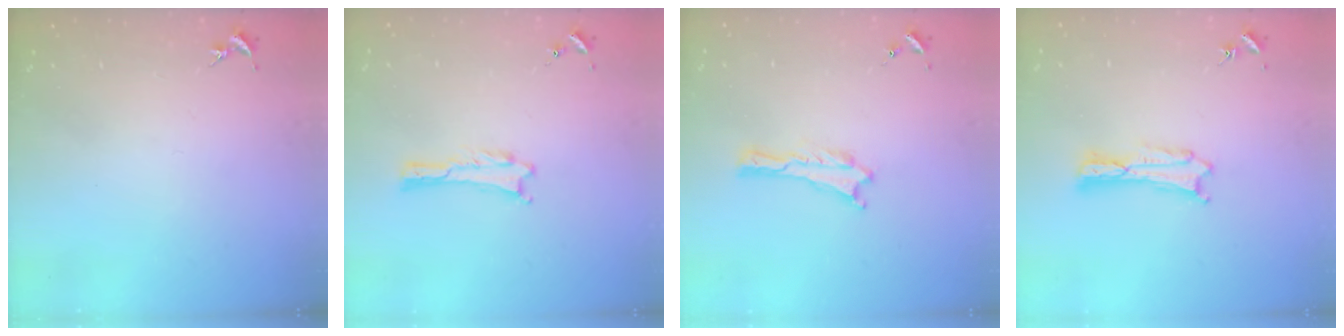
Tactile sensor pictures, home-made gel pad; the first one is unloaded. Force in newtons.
{"total": 0.0}
{"total": 0.0}
{"total": 0.6, "press": 0.6, "slide": 0.2}